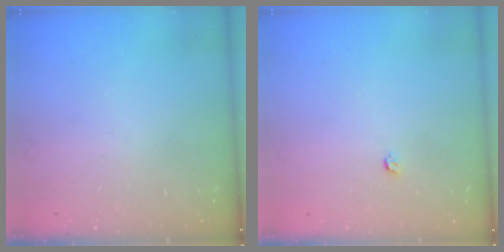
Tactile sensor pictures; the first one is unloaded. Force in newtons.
{"total": 3.2, "press": 3.2, "slide": 0.6}